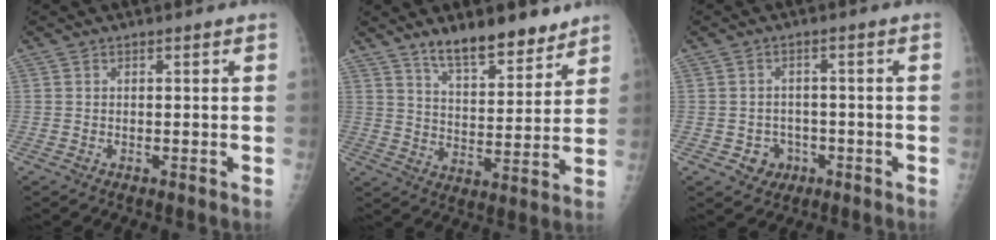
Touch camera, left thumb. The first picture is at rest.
{"total": 11.4, "force": [9.0, 3.8, 5.9], "torque": [-0.068, -0.066, 0.152]}
{"total": 4.2, "force": [-1.7, 3.7, 1.0], "torque": [0.009, 0.013, -0.020]}